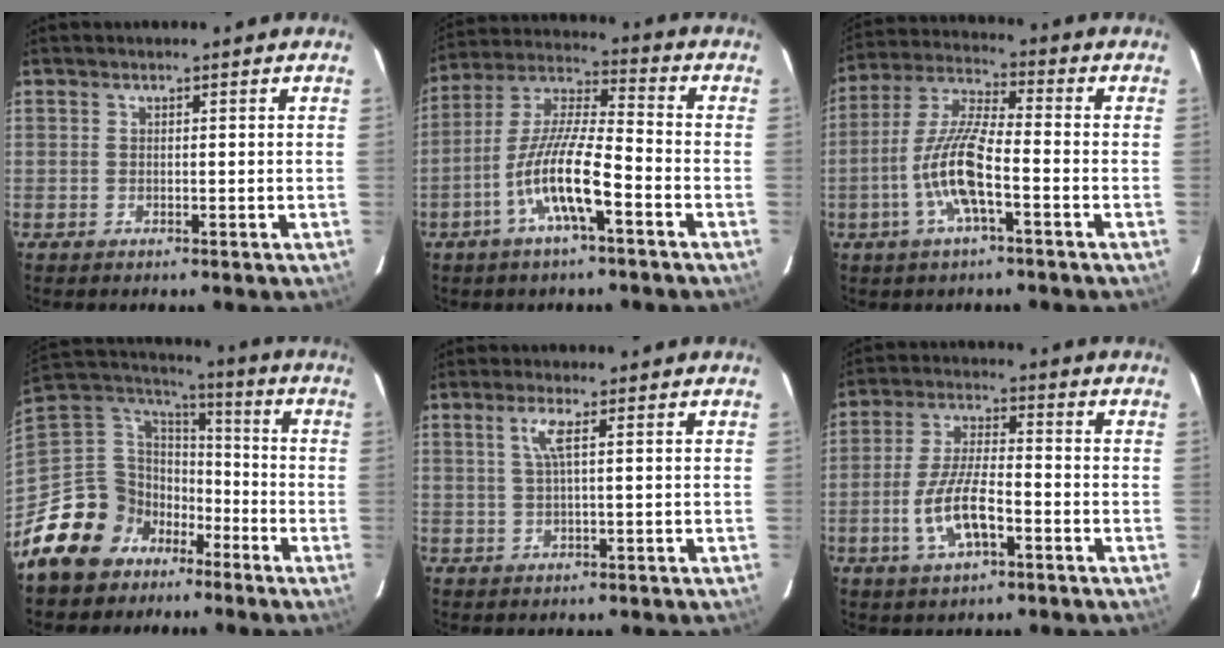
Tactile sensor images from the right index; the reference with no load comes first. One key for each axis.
{"total": 12.5, "fx": -5.5, "fy": 1.9, "fz": 11.1, "tx": -0.222, "ty": -0.001, "tz": -0.108}
{"total": 11.2, "fx": -3.9, "fy": 2.1, "fz": 10.3, "tx": -0.217, "ty": 0.001, "tz": -0.078}
{"total": 15.7, "fx": -10.0, "fy": 11.6, "fz": 3.7, "tx": -0.107, "ty": 0.041, "tz": -0.174}
{"total": 3.0, "fx": 0.8, "fy": 0.1, "fz": 2.9, "tx": -0.059, "ty": 0.004, "tz": 0.016}
{"total": 9.9, "fx": -3.9, "fy": 3.2, "fz": 8.5, "tx": -0.174, "ty": -0.001, "tz": -0.069}